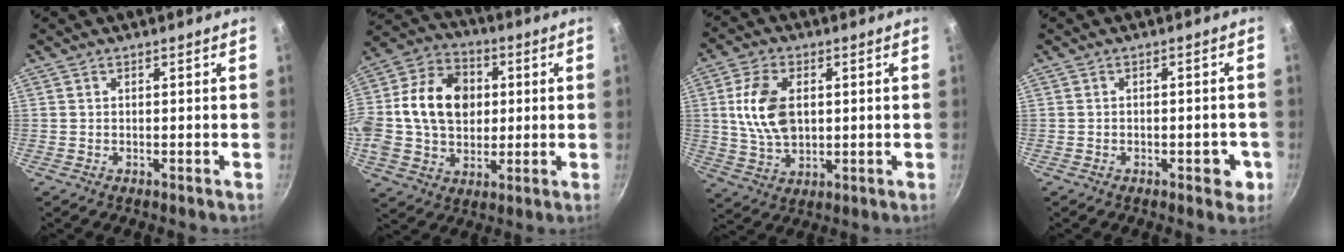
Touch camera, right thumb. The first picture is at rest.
{"total": 19.7, "force": [1.9, 14.9, 12.7], "torque": [-0.207, 0.025, 0.021]}
{"total": 11.3, "force": [1.7, 7.1, 8.6], "torque": [-0.151, -0.005, 0.033]}
{"total": 4.0, "force": [-1.5, 2.1, 3.0], "torque": [-0.019, 0.010, -0.018]}